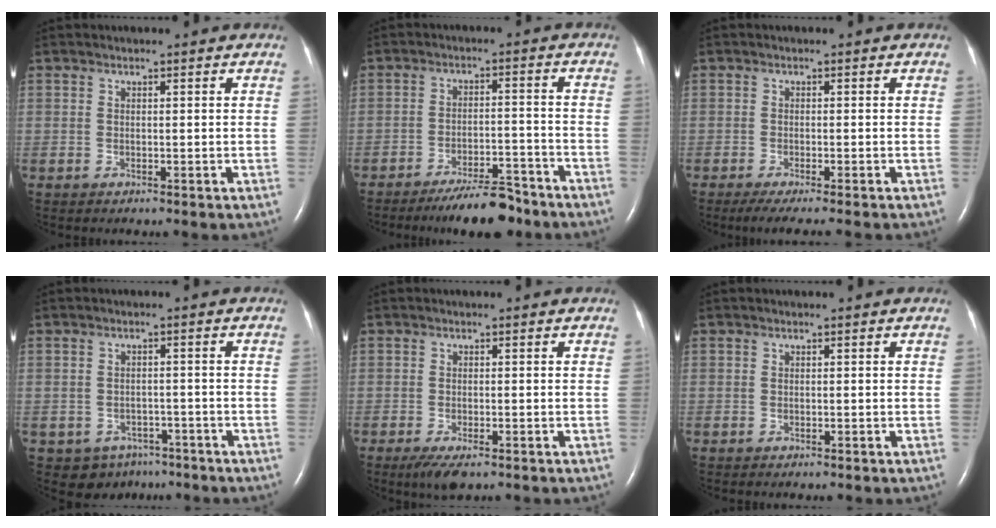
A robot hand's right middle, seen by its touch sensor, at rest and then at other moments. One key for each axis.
{"total": 8.1, "fx": -6.9, "fy": 1.5, "fz": 4.0, "tx": -0.060, "ty": -0.007, "tz": -0.114}
{"total": 5.7, "fx": -4.7, "fy": -0.1, "fz": 3.2, "tx": -0.039, "ty": -0.012, "tz": -0.073}
{"total": 5.3, "fx": -3.5, "fy": 3.9, "fz": 0.7, "tx": -0.001, "ty": 0.013, "tz": -0.042}
{"total": 3.8, "fx": -2.2, "fy": 1.2, "fz": 2.8, "tx": -0.054, "ty": -0.007, "tz": -0.034}
{"total": 0.0}